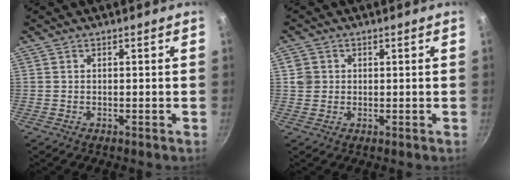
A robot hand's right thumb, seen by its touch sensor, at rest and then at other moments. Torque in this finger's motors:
{"motor_torque": [0.23, 0.13, 0.20, 0.37, 0.01]}